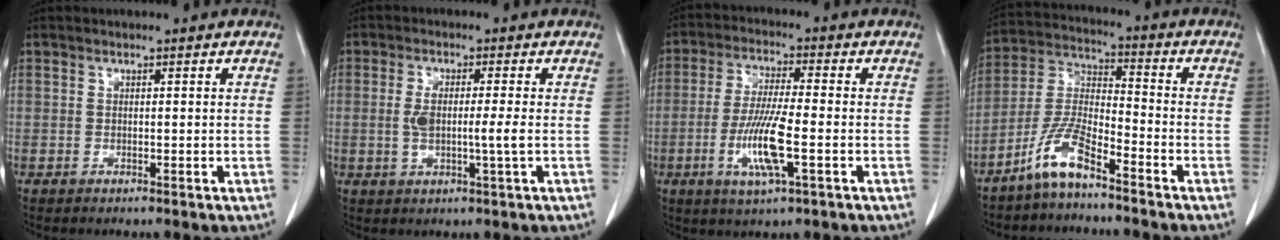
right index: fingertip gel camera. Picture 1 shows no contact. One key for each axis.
{"total": 4.9, "fx": -0.2, "fy": 0.3, "fz": 4.8, "tx": -0.093, "ty": 0.000, "tz": 0.000}
{"total": 9.5, "fx": -2.6, "fy": 0.8, "fz": 9.1, "tx": -0.180, "ty": -0.011, "tz": -0.051}
{"total": 8.4, "fx": -6.1, "fy": 1.4, "fz": 5.6, "tx": -0.131, "ty": -0.006, "tz": -0.128}